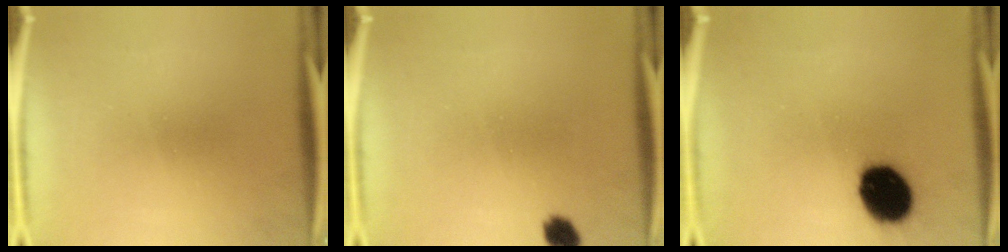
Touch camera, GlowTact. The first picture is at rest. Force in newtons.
{"total": 2.9}
{"total": 14.8}